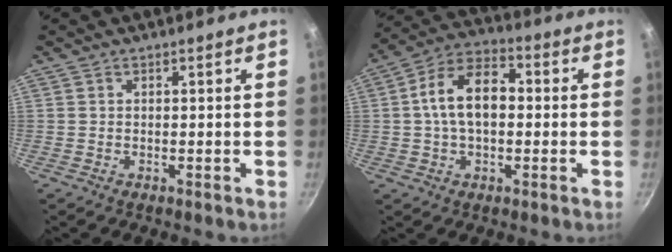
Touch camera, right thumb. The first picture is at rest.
{"total": 12.2, "force": [0.5, 7.6, 9.5], "torque": [-0.144, 0.034, -0.006]}